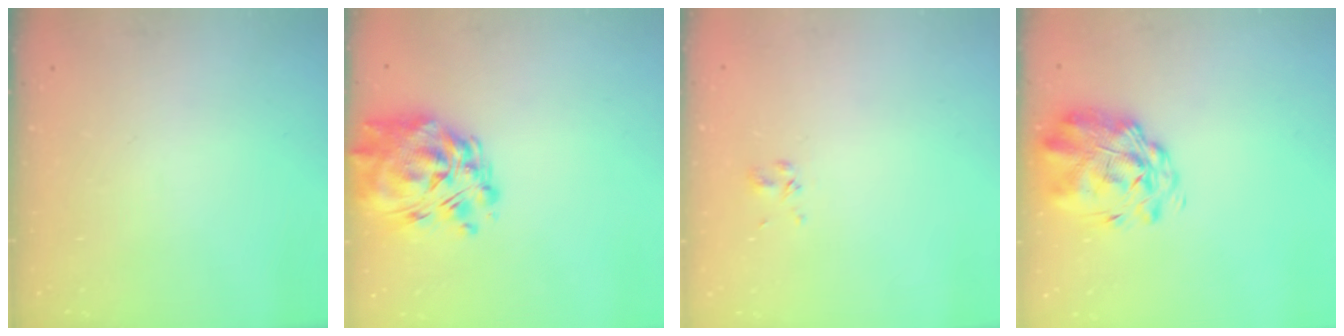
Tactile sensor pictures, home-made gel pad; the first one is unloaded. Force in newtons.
{"total": 10.8, "press": 10.1, "slide": 4.0}
{"total": 2.5, "press": 2.3, "slide": 0.9}
{"total": 3.0, "press": 2.6, "slide": 1.6}